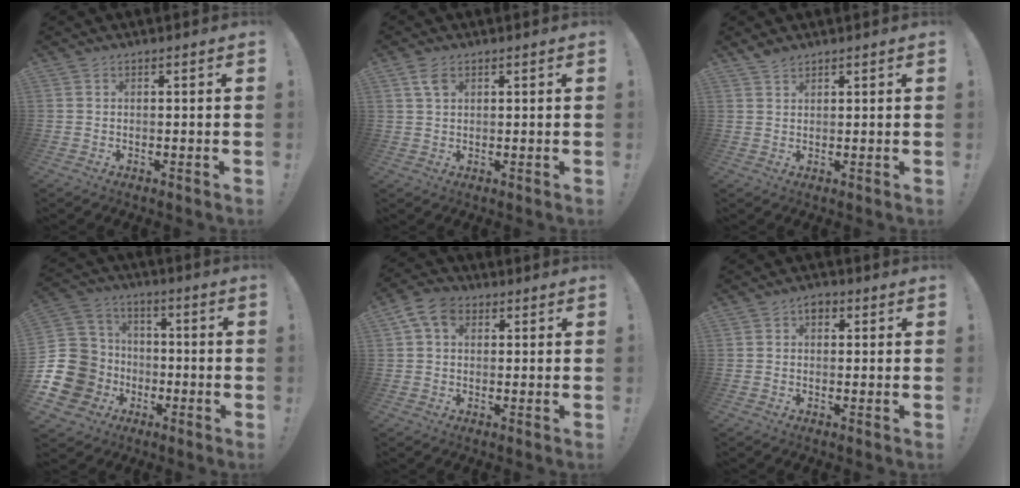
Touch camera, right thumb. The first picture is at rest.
{"total": 3.9, "force": [1.8, 2.3, 2.7], "torque": [-0.046, 0.000, 0.033]}
{"total": 2.3, "force": [2.0, 0.7, 0.9], "torque": [-0.017, -0.009, 0.037]}
{"total": 18.0, "force": [-4.4, 15.9, 7.2], "torque": [-0.137, 0.032, -0.043]}
{"total": 7.6, "force": [2.9, 5.3, 4.6], "torque": [-0.082, 0.004, 0.059]}
{"total": 3.0, "force": [0.9, 2.1, 1.9], "torque": [-0.021, 0.001, 0.013]}